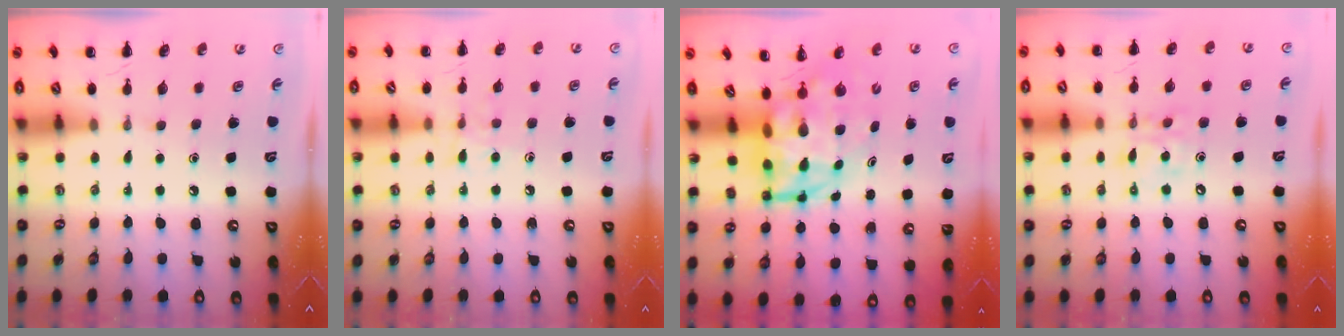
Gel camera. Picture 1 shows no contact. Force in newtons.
{"total": 7.0, "press": 6.8, "slide": 1.7}
{"total": 6.6, "press": 6.3, "slide": 2.1}
{"total": 10.2, "press": 10.0, "slide": 2.2}